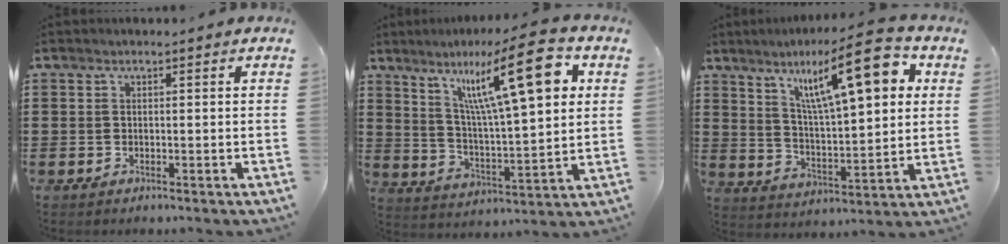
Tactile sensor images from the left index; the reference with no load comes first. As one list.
[{"total": 17.0, "force": [8.4, 3.8, 14.3], "torque": [-0.255, -0.013, 0.130]}, {"total": 15.2, "force": [8.3, 3.5, 12.2], "torque": [-0.210, -0.021, 0.131]}]